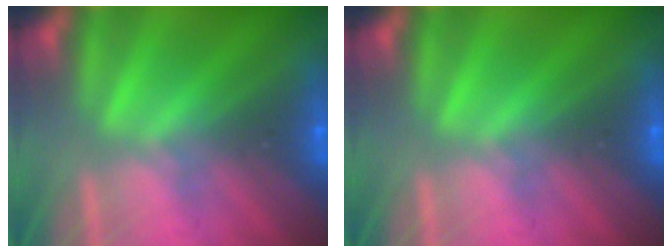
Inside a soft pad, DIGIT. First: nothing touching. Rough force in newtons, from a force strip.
{"total": 0.0}